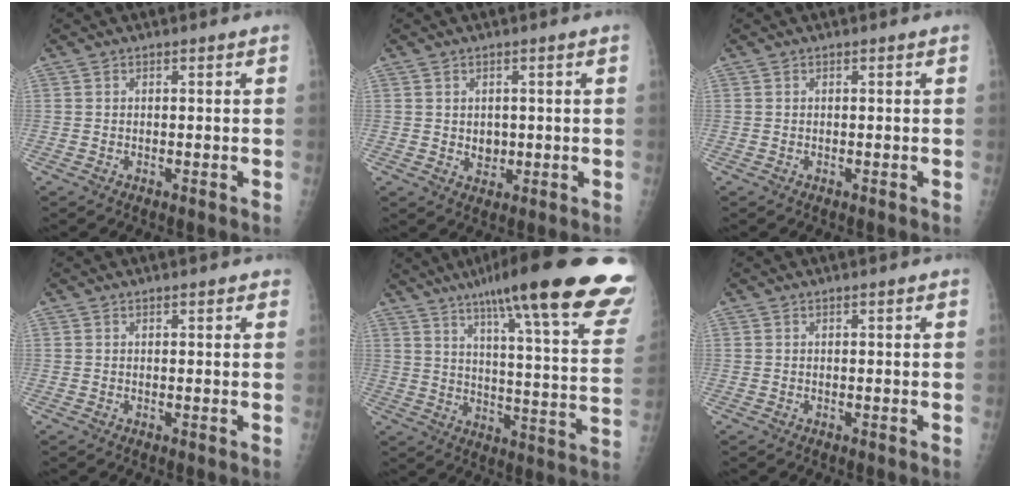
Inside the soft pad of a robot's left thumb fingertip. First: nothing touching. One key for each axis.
{"total": 2.8, "fx": 0.4, "fy": 2.4, "fz": 1.5, "tx": -0.010, "ty": -0.004, "tz": 0.012}
{"total": 0.0}
{"total": 1.1, "fx": 0.9, "fy": 0.5, "fz": 0.3, "tx": 0.005, "ty": -0.003, "tz": 0.008}
{"total": 29.5, "fx": 20.2, "fy": 4.0, "fz": 21.1, "tx": -0.252, "ty": -0.070, "tz": 0.272}
{"total": 0.0}